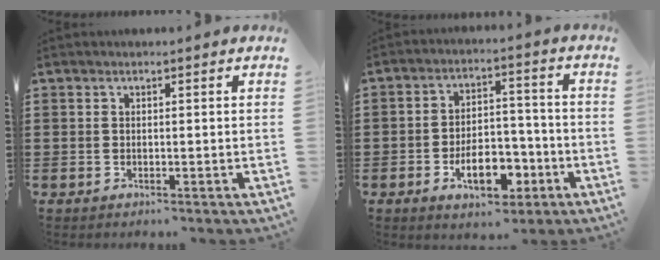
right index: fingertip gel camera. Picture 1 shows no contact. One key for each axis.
{"total": 9.2, "fx": -4.0, "fy": 4.9, "fz": 6.7, "tx": -0.095, "ty": 0.003, "tz": -0.072}